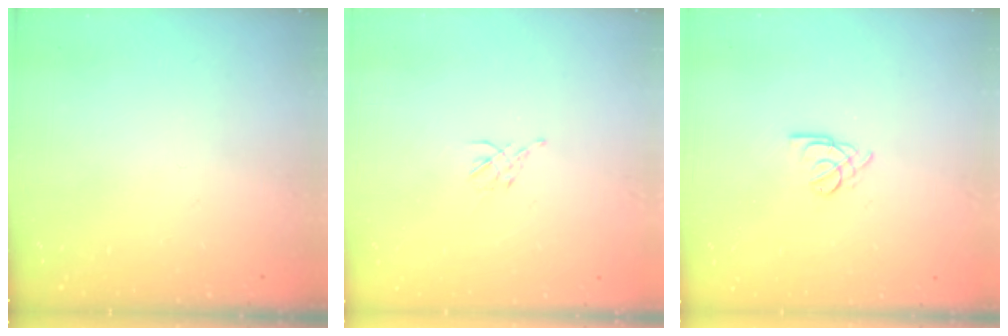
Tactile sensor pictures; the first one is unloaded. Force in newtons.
{"total": 1.5, "press": 1.4, "slide": 0.6}
{"total": 2.6, "press": 2.6, "slide": 0.6}